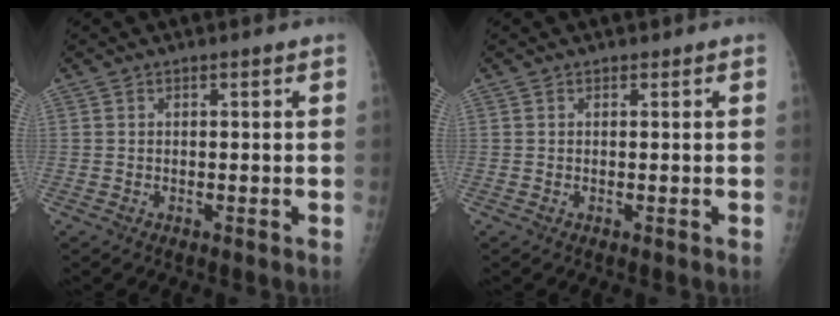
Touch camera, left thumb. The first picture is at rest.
{"total": 0.0}